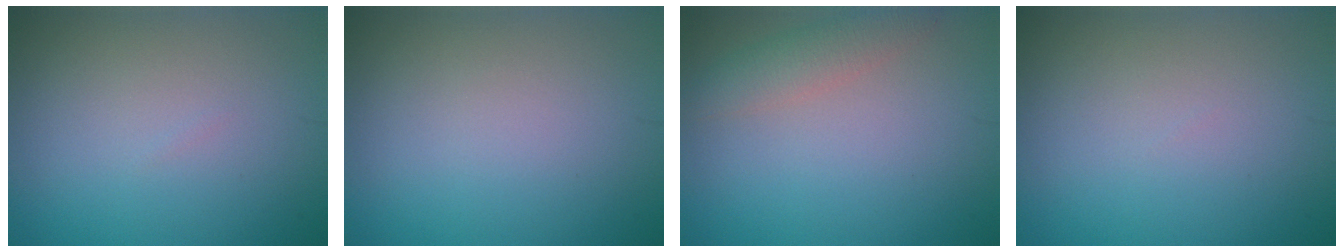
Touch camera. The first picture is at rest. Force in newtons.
{"total": 0.0}
{"total": 2.4, "press": 2.4, "slide": 0.2}
{"total": 0.0}